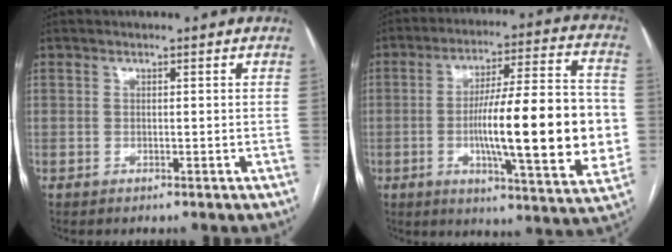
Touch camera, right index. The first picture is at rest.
{"total": 21.6, "force": [-2.4, 3.0, 21.3], "torque": [-0.297, 0.013, -0.031]}